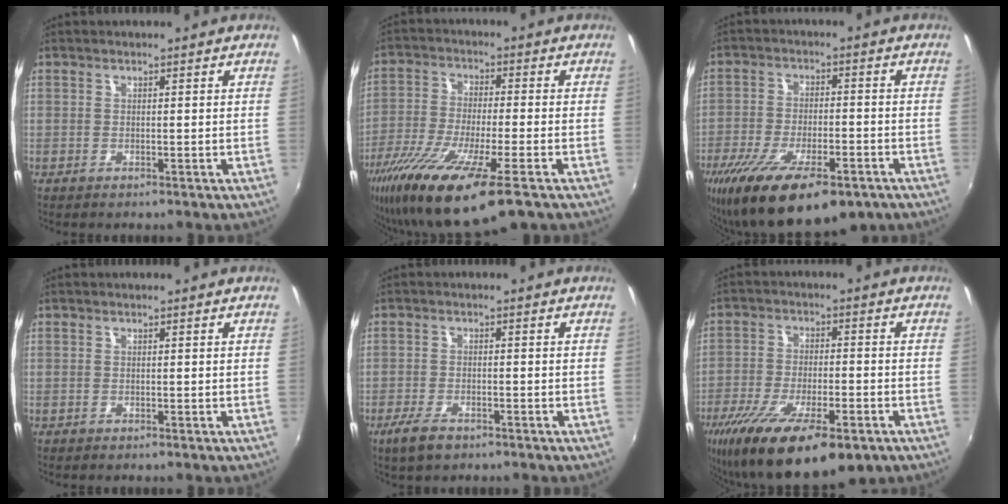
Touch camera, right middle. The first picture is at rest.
{"total": 16.6, "force": [-11.0, 1.8, 12.2], "torque": [-0.250, -0.057, -0.202]}
{"total": 17.7, "force": [-11.5, 6.2, 12.0], "torque": [-0.235, -0.049, -0.185]}
{"total": 0.0}
{"total": 4.6, "force": [-3.2, 1.7, 2.8], "torque": [-0.074, -0.011, -0.061]}
{"total": 19.0, "force": [-12.0, 6.0, 13.4], "torque": [-0.260, -0.059, -0.195]}